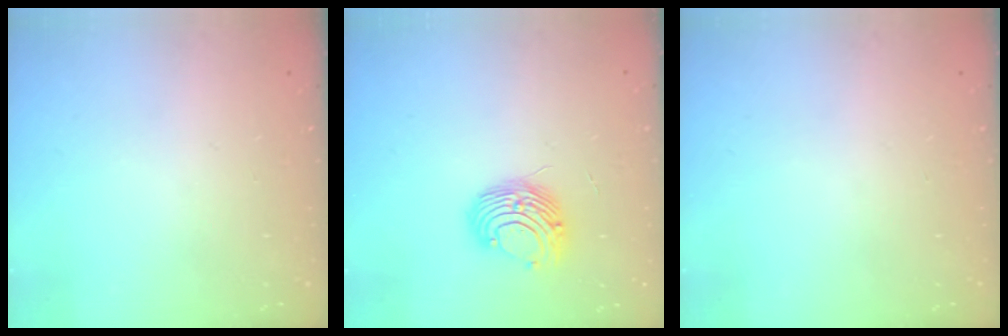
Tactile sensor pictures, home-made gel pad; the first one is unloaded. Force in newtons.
{"total": 11.4, "press": 11.3, "slide": 1.1}
{"total": 0.0}